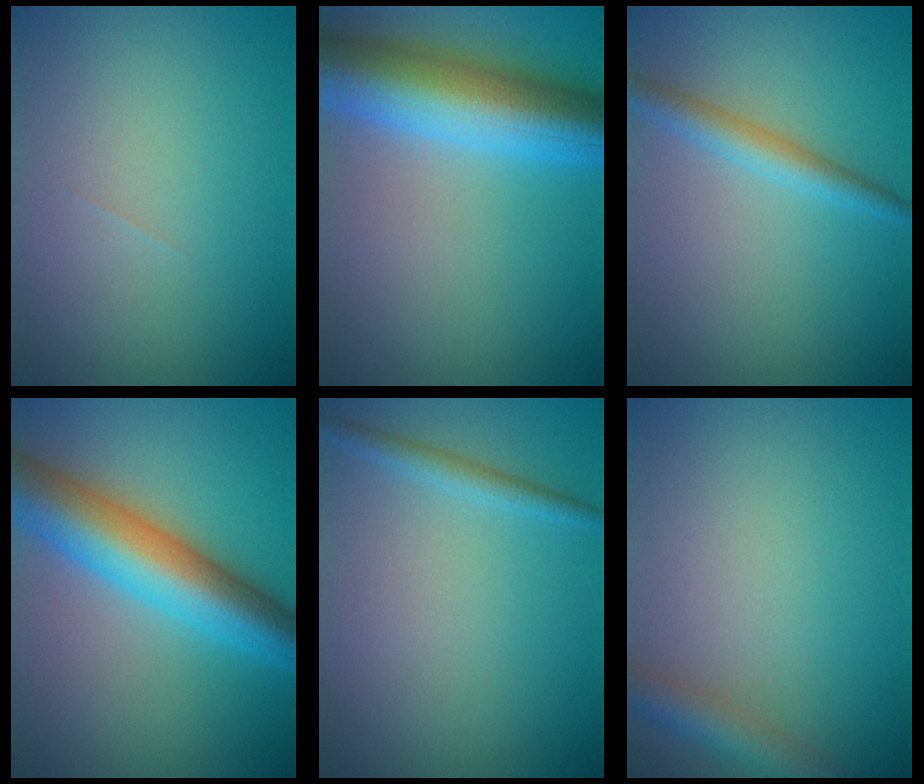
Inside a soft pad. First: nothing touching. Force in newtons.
{"total": 10.5, "press": 10.5, "slide": 0.2}
{"total": 2.5, "press": 2.5, "slide": 0.0}
{"total": 9.4, "press": 9.4, "slide": 0.0}
{"total": 1.5, "press": 1.5, "slide": 0.1}
{"total": 3.0, "press": 3.0, "slide": 0.1}